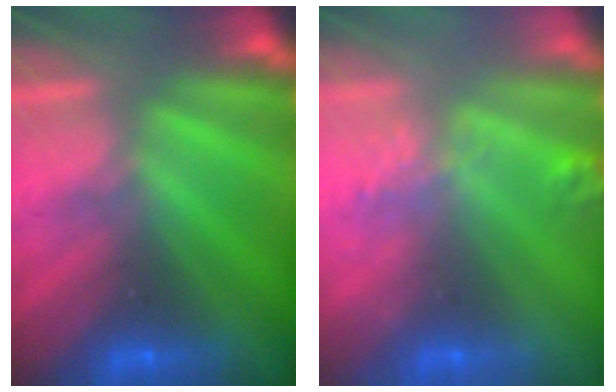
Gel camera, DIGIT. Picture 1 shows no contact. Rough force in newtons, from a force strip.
{"total": 2.8}